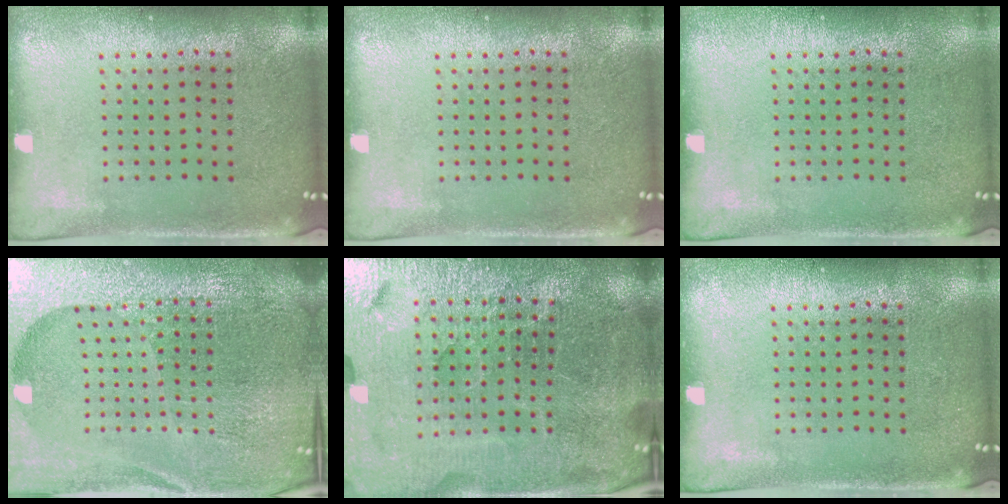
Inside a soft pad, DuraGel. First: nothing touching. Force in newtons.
{"total": 0.0}
{"total": 0.0}
{"total": 6.8, "press": 5.9, "slide": 3.4}
{"total": 5.9, "press": 5.3, "slide": 2.4}
{"total": 0.0}